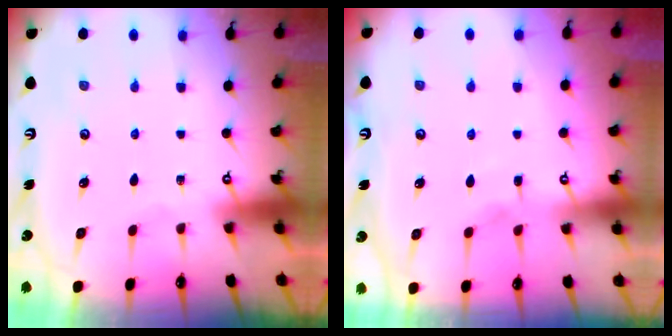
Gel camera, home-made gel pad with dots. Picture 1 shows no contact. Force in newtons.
{"total": 3.0, "press": 3.0, "slide": 0.5}